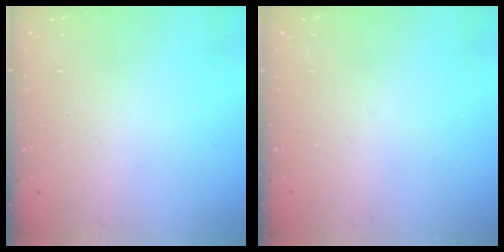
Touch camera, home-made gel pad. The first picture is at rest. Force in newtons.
{"total": 0.0}